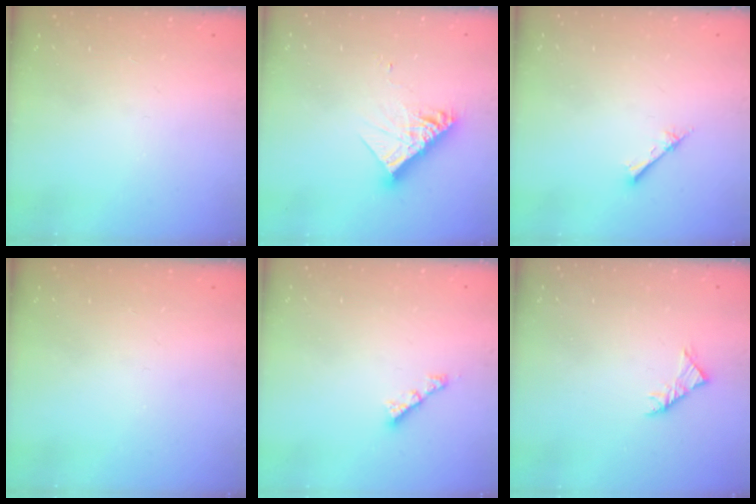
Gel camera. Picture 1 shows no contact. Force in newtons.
{"total": 12.1, "press": 12.0, "slide": 1.1}
{"total": 2.7, "press": 2.6, "slide": 0.3}
{"total": 0.0}
{"total": 2.4, "press": 2.4, "slide": 0.3}
{"total": 2.9, "press": 2.8, "slide": 0.8}